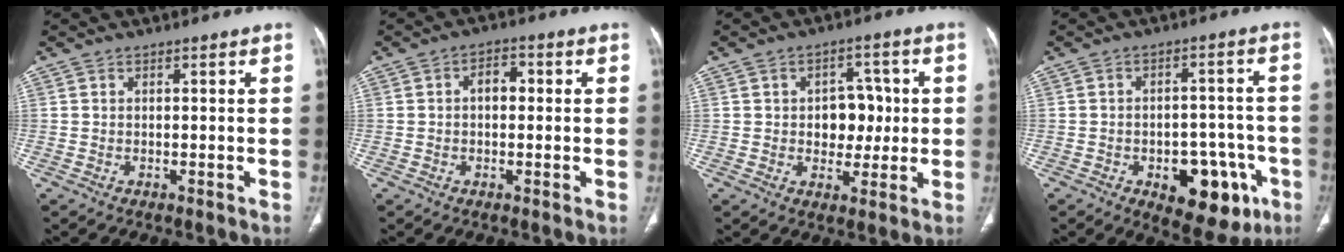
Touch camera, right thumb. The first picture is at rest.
{"total": 3.7, "force": [0.2, 2.5, 2.8], "torque": [-0.033, 0.015, -0.003]}
{"total": 8.1, "force": [0.4, 5.9, 5.5], "torque": [-0.033, 0.010, 0.010]}
{"total": 13.9, "force": [-5.8, 7.8, 9.9], "torque": [-0.088, 0.036, -0.065]}